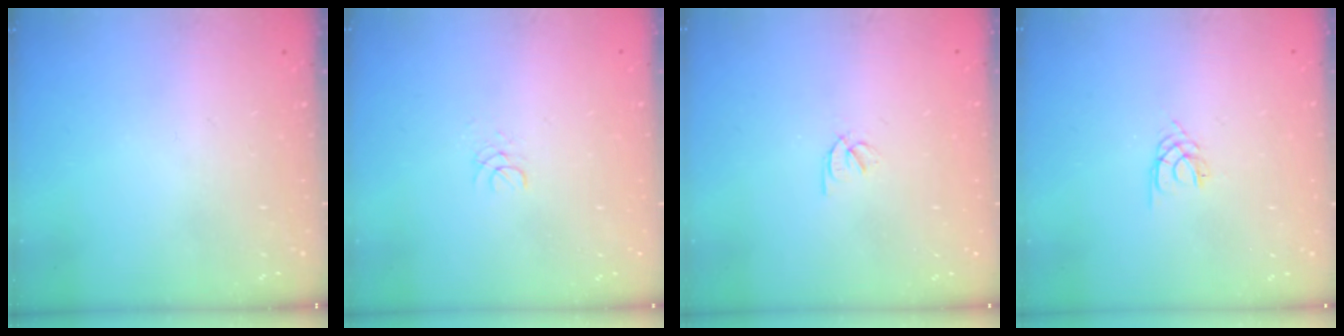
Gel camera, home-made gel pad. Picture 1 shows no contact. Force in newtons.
{"total": 1.3, "press": 1.3, "slide": 0.1}
{"total": 2.1, "press": 2.1, "slide": 0.4}
{"total": 1.6, "press": 1.6, "slide": 0.3}